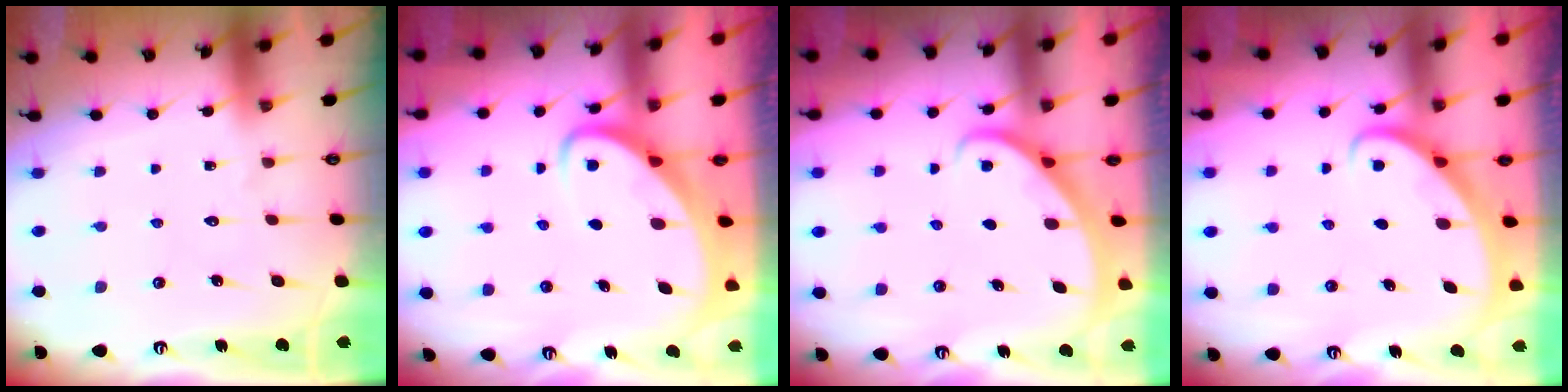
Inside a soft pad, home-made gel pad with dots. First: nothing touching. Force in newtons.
{"total": 3.5, "press": 3.5, "slide": 0.4}
{"total": 2.1, "press": 2.1, "slide": 0.1}
{"total": 2.7, "press": 2.7, "slide": 0.2}